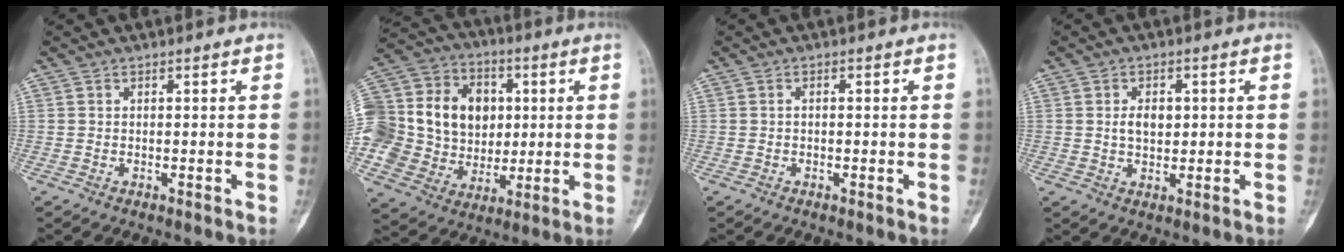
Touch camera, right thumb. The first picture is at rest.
{"total": 26.1, "force": [2.7, 21.9, 14.0], "torque": [-0.262, 0.045, 0.064]}
{"total": 0.5, "force": [-0.1, 0.3, 0.4], "torque": [-0.008, 0.000, -0.004]}
{"total": 4.3, "force": [0.6, 2.8, 3.2], "torque": [-0.040, -0.002, 0.011]}